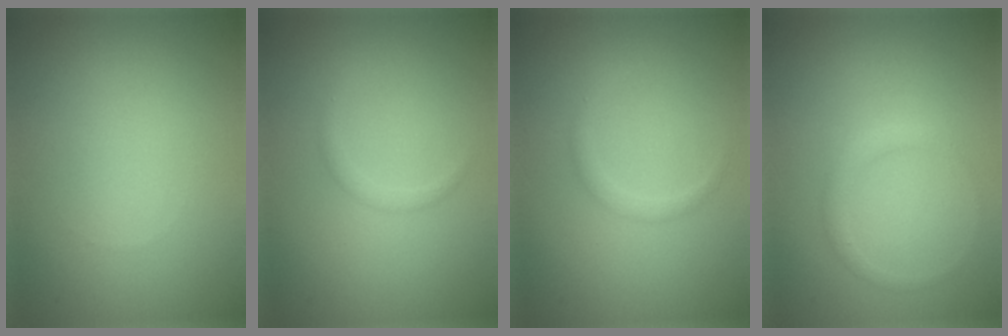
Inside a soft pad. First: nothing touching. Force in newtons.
{"total": 0.9, "press": 0.9, "slide": 0.0}
{"total": 1.0, "press": 1.0, "slide": 0.0}
{"total": 1.1, "press": 1.1, "slide": 0.1}